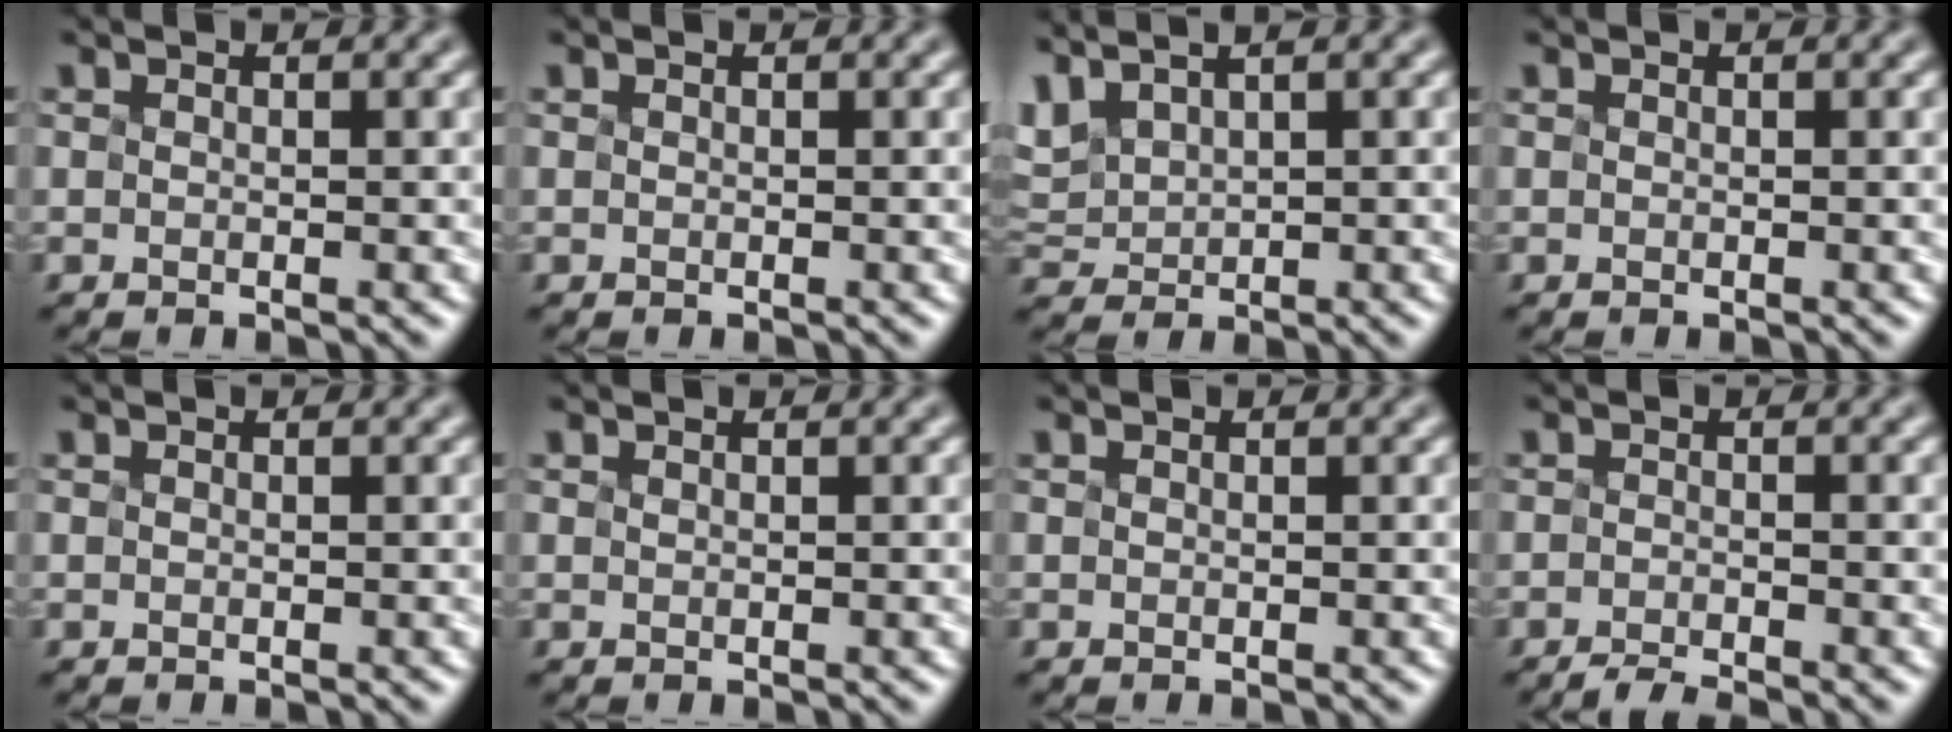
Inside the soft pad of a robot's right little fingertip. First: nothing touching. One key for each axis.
{"total": 0.0}
{"total": 3.1, "fx": 2.5, "fy": 0.9, "fz": 1.5, "tx": -0.062, "ty": 0.024, "tz": 0.069}
{"total": 0.0}
{"total": 0.0}
{"total": 0.5, "fx": 0.4, "fy": 0.3, "fz": 0.2, "tx": 0.001, "ty": 0.003, "tz": 0.006}
{"total": 0.0}
{"total": 2.0, "fx": -2.0, "fy": -0.2, "fz": 0.2, "tx": 0.001, "ty": -0.001, "tz": -0.030}